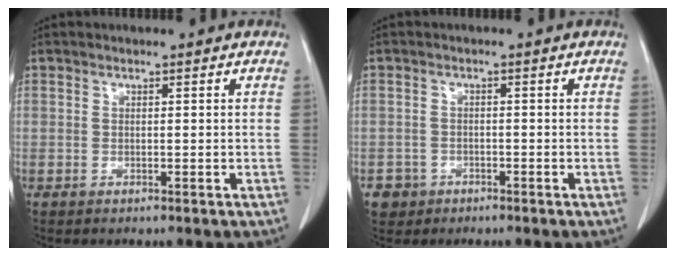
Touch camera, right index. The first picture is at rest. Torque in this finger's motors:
{"motor_torque": [-0.37, 0.15, -0.76, -0.21]}